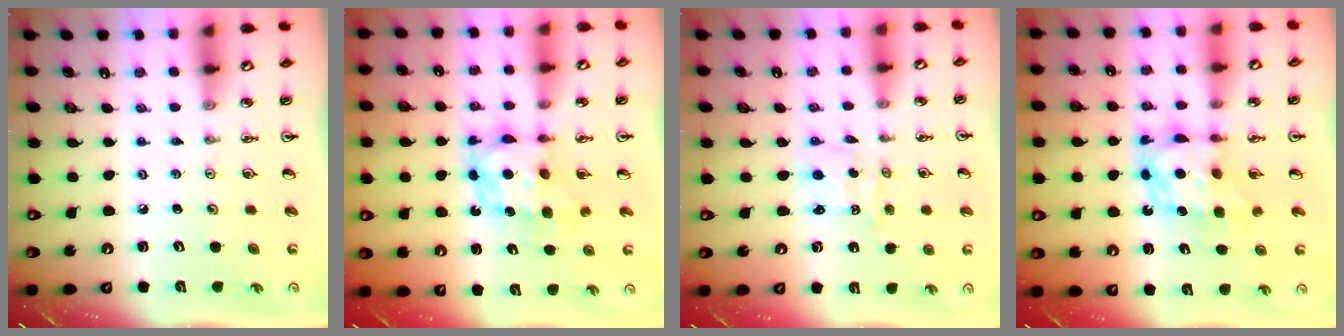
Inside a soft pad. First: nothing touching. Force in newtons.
{"total": 6.5, "press": 6.4, "slide": 0.7}
{"total": 0.0}
{"total": 6.8, "press": 6.8, "slide": 0.6}